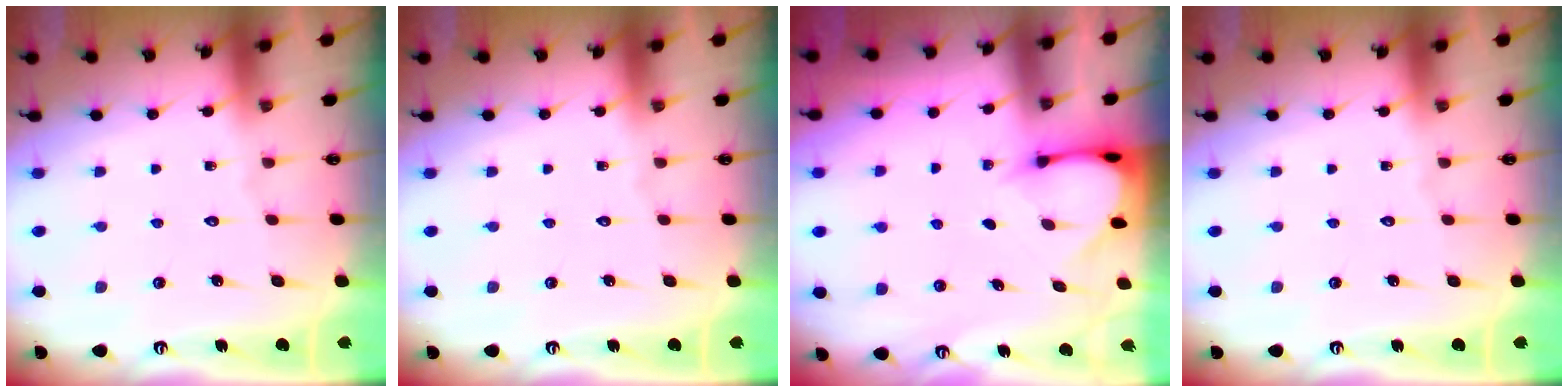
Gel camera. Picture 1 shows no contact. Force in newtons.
{"total": 0.0}
{"total": 3.4, "press": 3.4, "slide": 0.2}
{"total": 0.0}